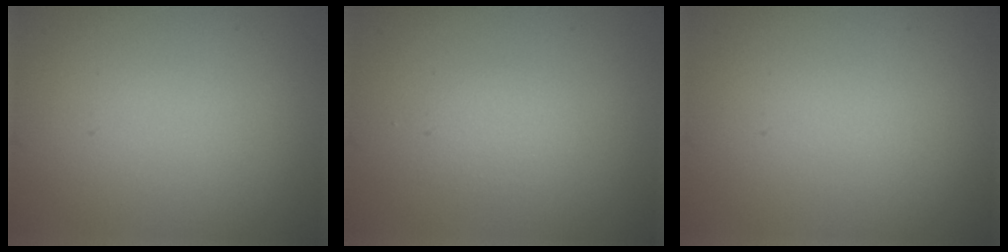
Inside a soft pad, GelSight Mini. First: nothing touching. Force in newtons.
{"total": 1.1, "press": 1.1, "slide": 0.2}
{"total": 0.0}